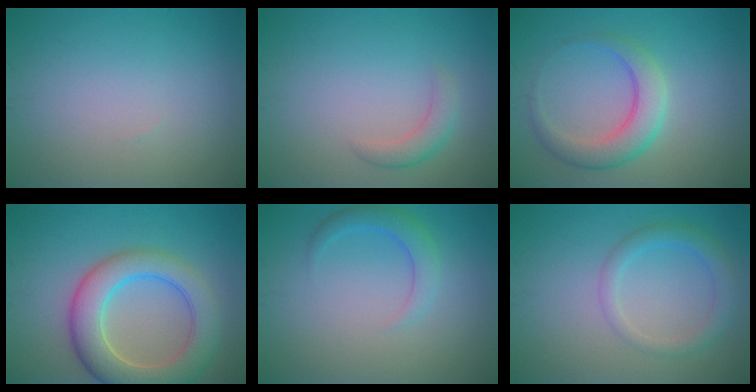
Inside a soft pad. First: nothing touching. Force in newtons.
{"total": 2.0, "press": 2.0, "slide": 0.1}
{"total": 4.0, "press": 4.0, "slide": 0.1}
{"total": 7.6, "press": 7.6, "slide": 0.6}
{"total": 2.4, "press": 2.4, "slide": 0.2}
{"total": 2.7, "press": 2.7, "slide": 0.1}